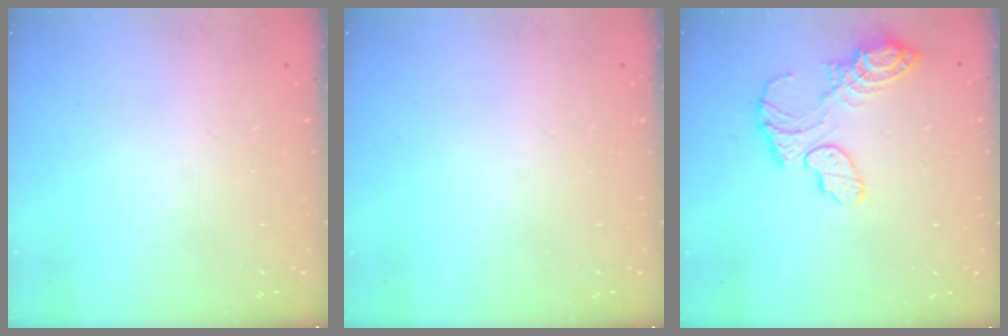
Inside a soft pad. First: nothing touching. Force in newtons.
{"total": 0.0}
{"total": 12.7, "press": 12.6, "slide": 1.2}